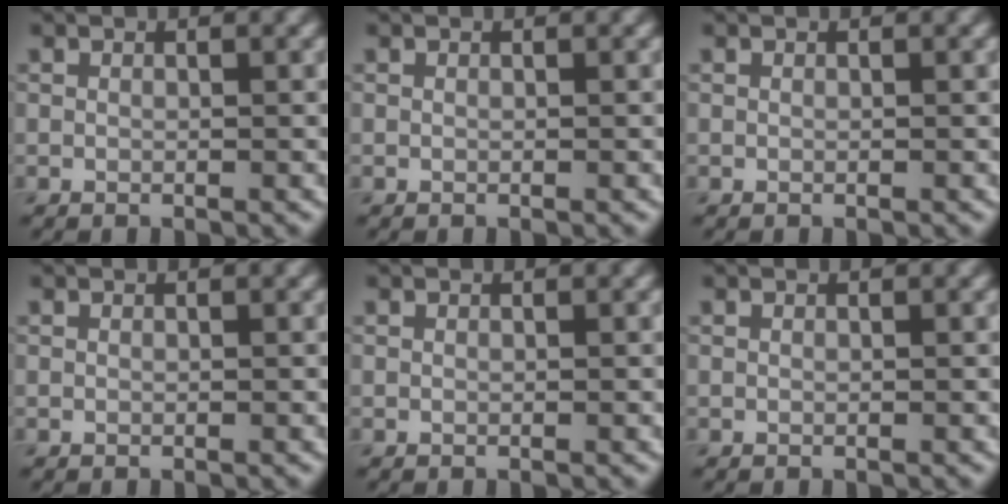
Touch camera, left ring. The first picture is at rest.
{"total": 0.0}
{"total": 0.0}
{"total": 0.0}
{"total": 0.0}
{"total": 0.0}